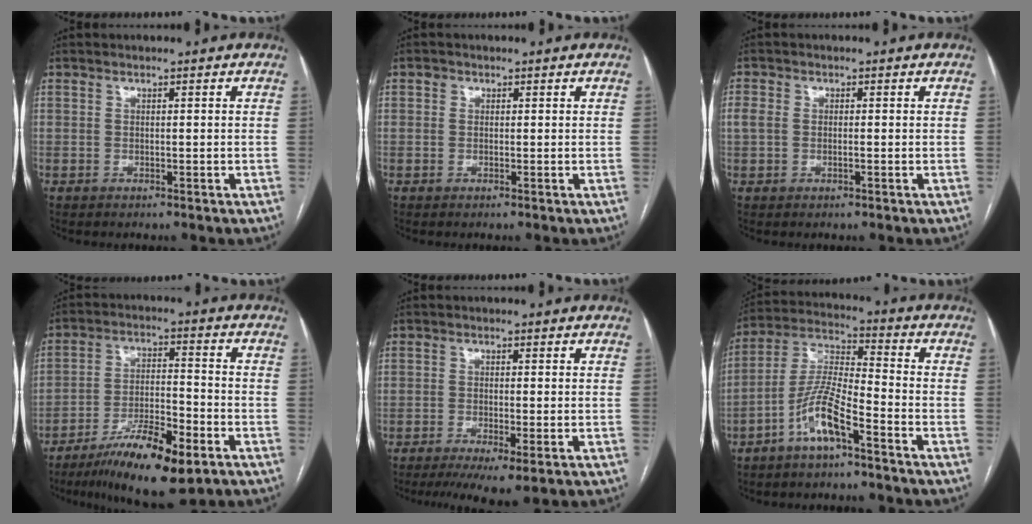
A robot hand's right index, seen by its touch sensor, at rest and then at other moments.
{"total": 0.8, "force": [0.1, 0.7, 0.2], "torque": [-0.002, 0.002, -0.002]}
{"total": 2.5, "force": [-0.1, 1.7, 1.9], "torque": [-0.054, 0.014, 0.000]}
{"total": 13.6, "force": [-8.3, 2.7, 10.5], "torque": [-0.183, -0.016, -0.137]}
{"total": 6.8, "force": [-4.3, 0.9, 5.2], "torque": [-0.080, -0.015, -0.070]}
{"total": 9.2, "force": [-5.4, 1.5, 7.4], "torque": [-0.163, 0.006, -0.107]}